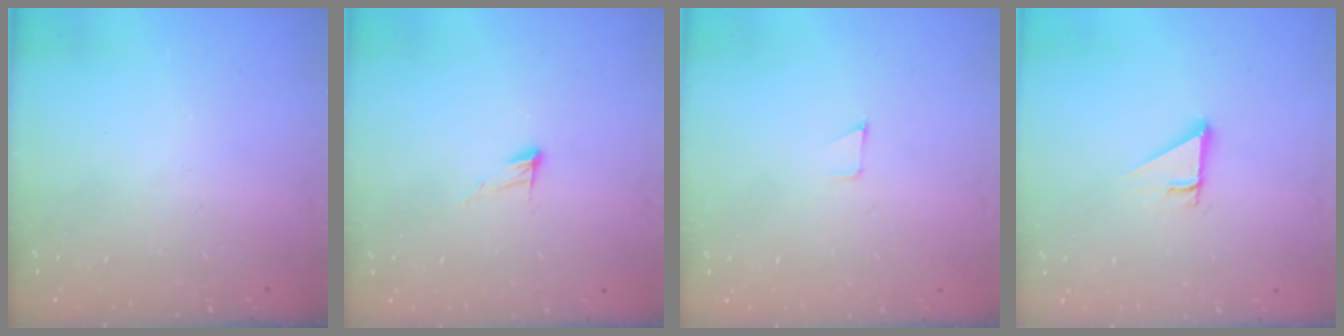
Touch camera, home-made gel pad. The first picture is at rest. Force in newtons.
{"total": 5.2, "press": 5.1, "slide": 0.4}
{"total": 2.6, "press": 2.6, "slide": 0.2}
{"total": 2.5, "press": 2.5, "slide": 0.2}